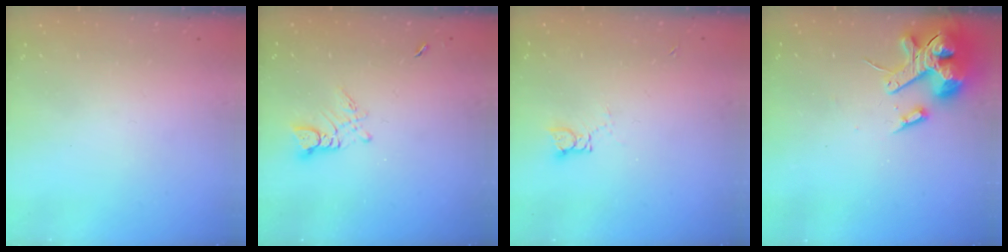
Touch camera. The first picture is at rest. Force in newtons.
{"total": 3.4, "press": 3.4, "slide": 0.4}
{"total": 3.6, "press": 3.6, "slide": 0.4}
{"total": 16.6, "press": 16.4, "slide": 2.6}